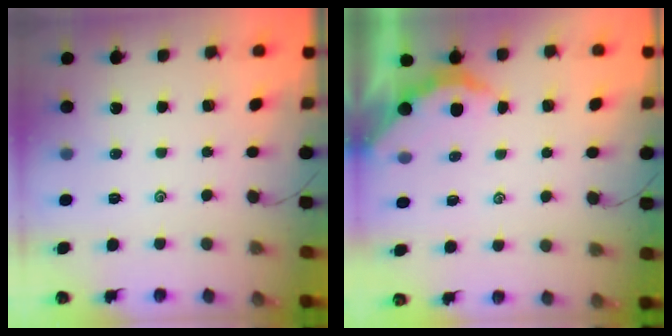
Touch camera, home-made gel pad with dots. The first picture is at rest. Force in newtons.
{"total": 2.3, "press": 2.3, "slide": 0.2}